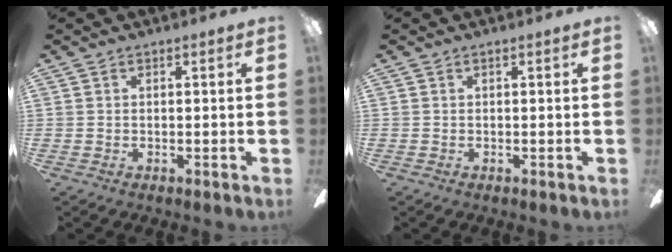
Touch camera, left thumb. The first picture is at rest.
{"total": 0.0}